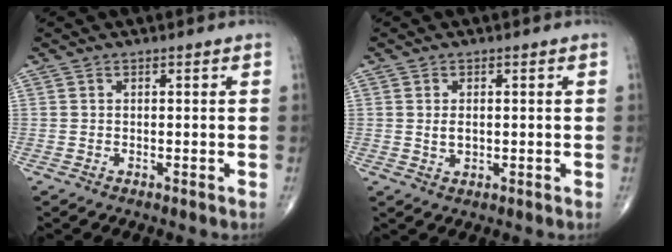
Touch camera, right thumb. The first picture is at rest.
{"total": 2.4, "force": [0.2, 1.5, 1.9], "torque": [-0.029, -0.004, 0.006]}